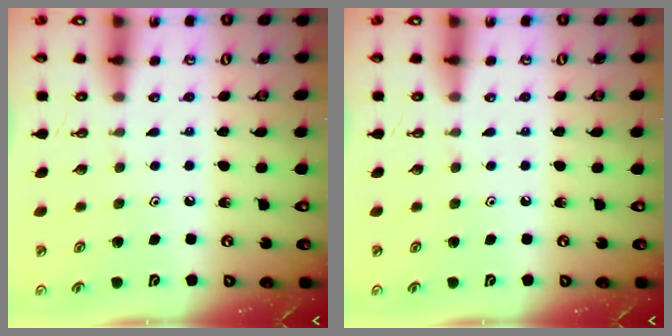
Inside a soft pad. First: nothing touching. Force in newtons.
{"total": 0.0}